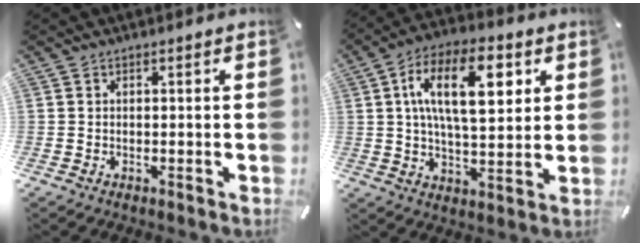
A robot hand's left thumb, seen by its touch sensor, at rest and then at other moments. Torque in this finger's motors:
{"motor_torque": [1.33, 2.91, 2.24, -0.53, 0.25]}